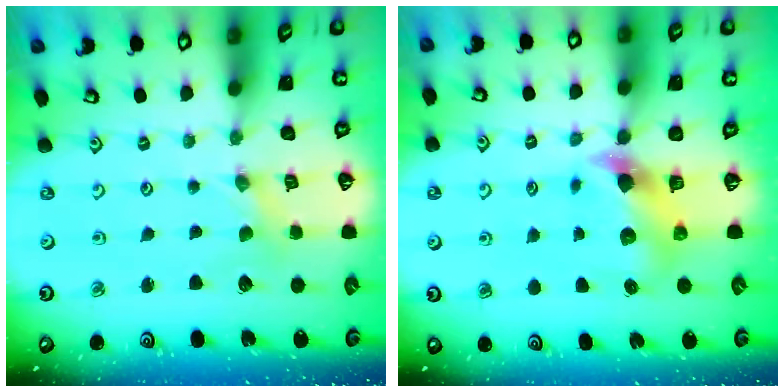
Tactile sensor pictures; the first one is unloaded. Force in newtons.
{"total": 6.3, "press": 6.3, "slide": 0.7}